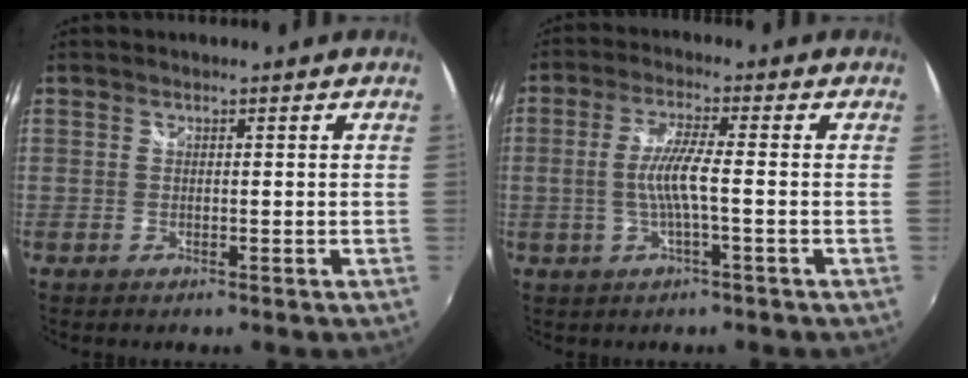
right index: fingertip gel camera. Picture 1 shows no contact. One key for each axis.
{"total": 6.0, "fx": -1.1, "fy": 0.0, "fz": 5.9, "tx": -0.120, "ty": -0.002, "tz": -0.019}